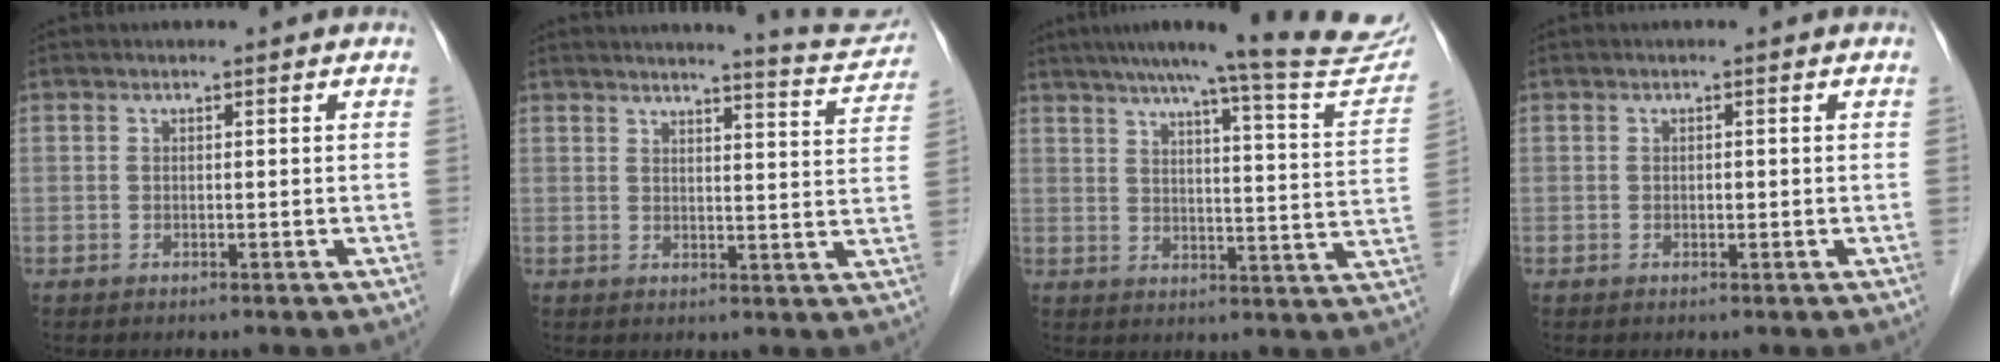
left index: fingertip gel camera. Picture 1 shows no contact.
{"total": 8.7, "force": [8.5, 0.2, 2.0], "torque": [-0.027, -0.024, 0.088]}
{"total": 20.3, "force": [18.4, 0.1, 8.6], "torque": [-0.114, -0.058, 0.222]}
{"total": 0.6, "force": [-0.1, 0.3, 0.5], "torque": [-0.009, 0.000, -0.002]}